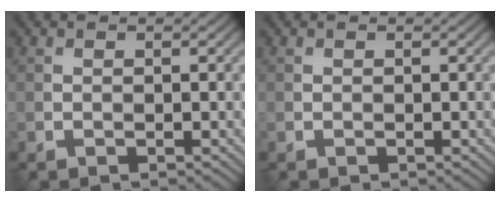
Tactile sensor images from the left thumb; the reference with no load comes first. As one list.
[{"total": 0.0}]